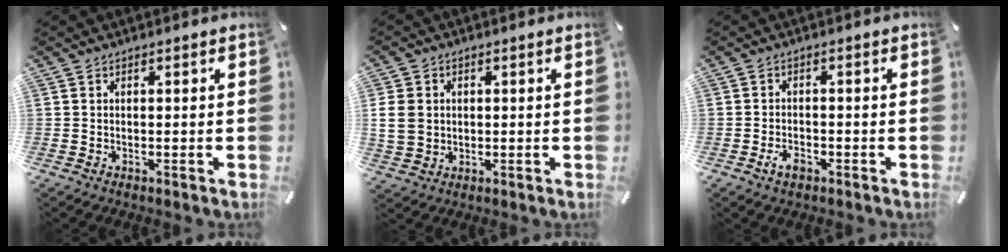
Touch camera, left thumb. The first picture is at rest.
{"total": 6.3, "force": [0.7, 5.6, 2.9], "torque": [-0.072, 0.004, 0.012]}
{"total": 3.3, "force": [-1.9, 1.9, 1.9], "torque": [-0.046, 0.004, -0.037]}